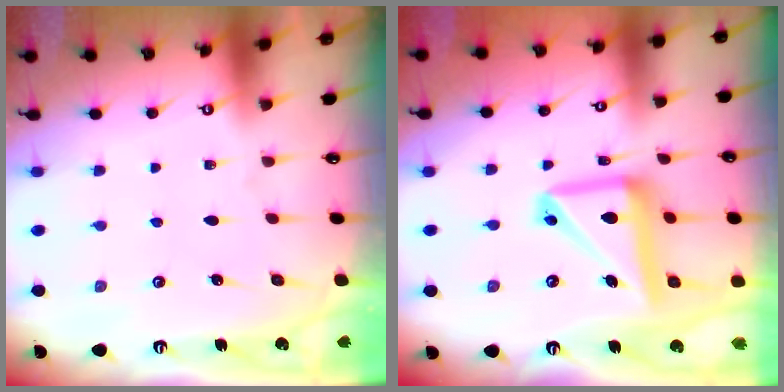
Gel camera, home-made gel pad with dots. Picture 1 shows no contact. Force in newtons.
{"total": 17.2, "press": 17.1, "slide": 1.9}